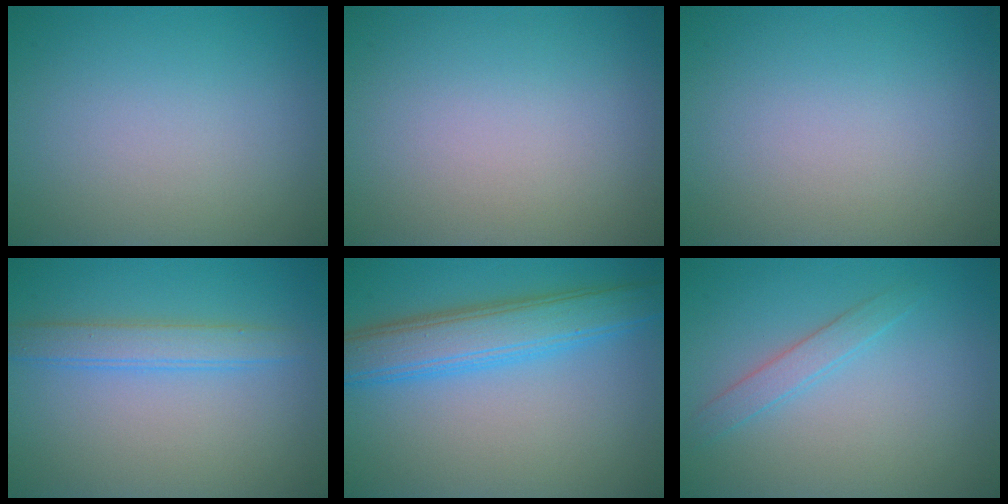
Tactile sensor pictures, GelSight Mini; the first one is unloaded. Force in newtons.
{"total": 0.0}
{"total": 0.0}
{"total": 2.6, "press": 2.6, "slide": 0.1}
{"total": 5.7, "press": 5.7, "slide": 0.2}
{"total": 1.7, "press": 1.7, "slide": 0.1}